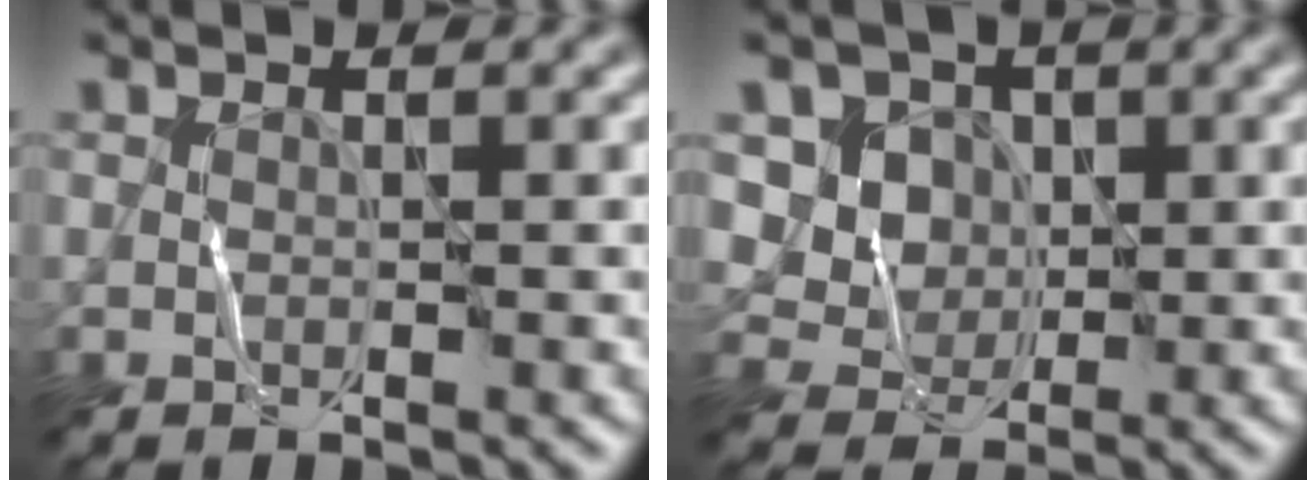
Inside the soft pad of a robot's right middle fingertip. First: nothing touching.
{"total": 4.8, "force": [1.8, 4.1, 1.7], "torque": [-0.052, -0.005, 0.045]}